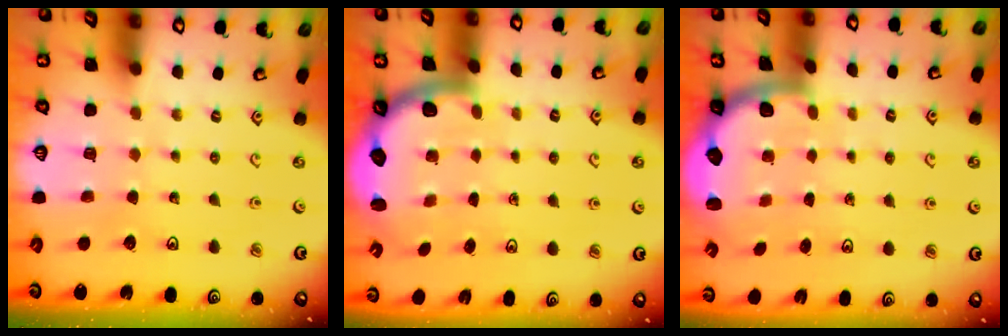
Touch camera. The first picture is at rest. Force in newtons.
{"total": 2.8, "press": 2.5, "slide": 1.3}
{"total": 2.4, "press": 1.9, "slide": 1.4}